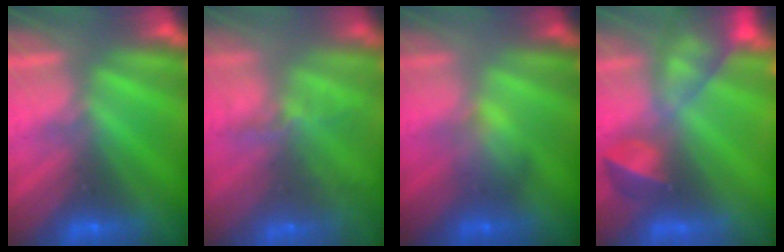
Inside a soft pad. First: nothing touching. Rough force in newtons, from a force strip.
{"total": 7.6}
{"total": 2.1}
{"total": 7.7}